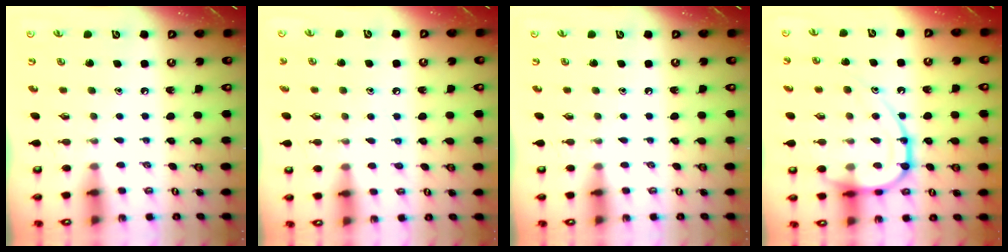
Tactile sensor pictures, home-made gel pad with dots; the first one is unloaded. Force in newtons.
{"total": 6.1, "press": 6.1, "slide": 0.7}
{"total": 0.0}
{"total": 14.1, "press": 14.0, "slide": 1.6}